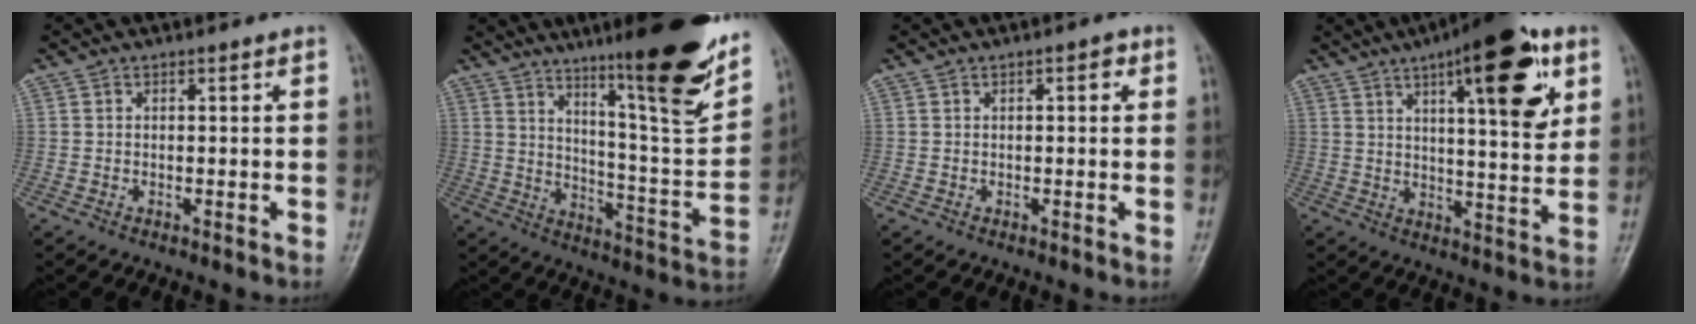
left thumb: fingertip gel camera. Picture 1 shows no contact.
{"total": 21.4, "force": [13.9, 3.0, 16.0], "torque": [-0.201, -0.070, 0.218]}
{"total": 1.9, "force": [0.6, 0.9, 1.5], "torque": [-0.013, 0.004, 0.004]}
{"total": 18.7, "force": [8.5, 5.6, 15.6], "torque": [-0.196, -0.027, 0.120]}